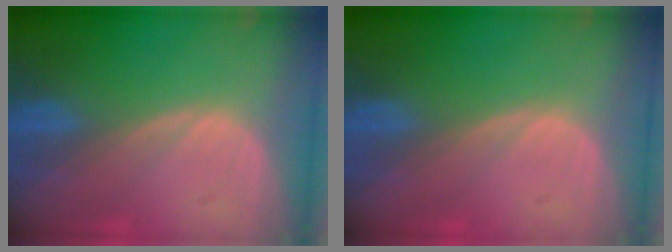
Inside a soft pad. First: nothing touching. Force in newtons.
{"total": 0.0}